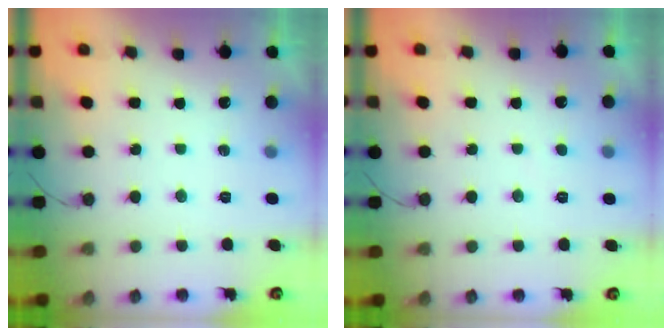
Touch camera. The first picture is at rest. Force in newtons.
{"total": 1.6, "press": 1.6, "slide": 0.2}